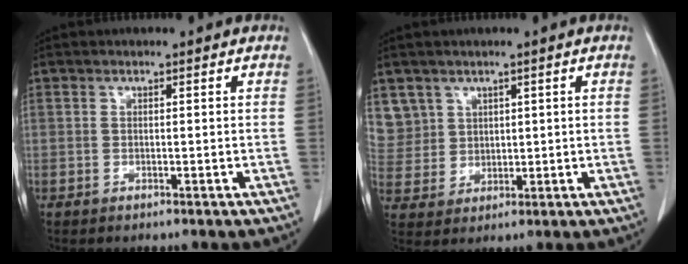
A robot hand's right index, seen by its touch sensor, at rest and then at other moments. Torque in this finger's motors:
{"motor_torque": [-0.03, 0.21, -0.02, 0.00]}